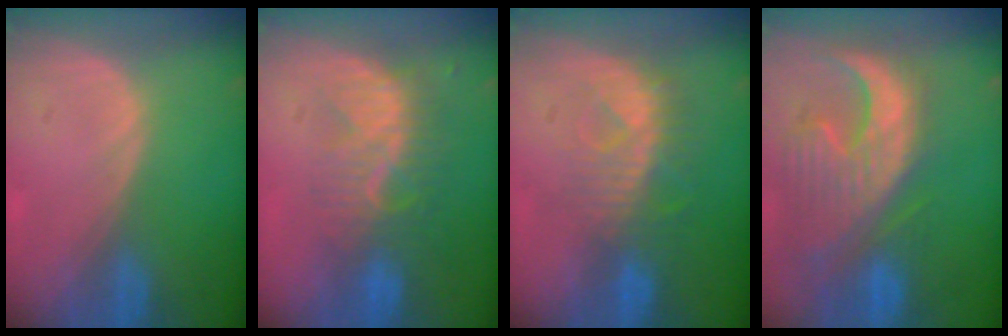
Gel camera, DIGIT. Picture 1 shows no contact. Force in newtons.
{"total": 8.6, "press": 7.7, "slide": 3.6}
{"total": 8.1, "press": 7.4, "slide": 3.3}
{"total": 13.3, "press": 11.4, "slide": 6.9}